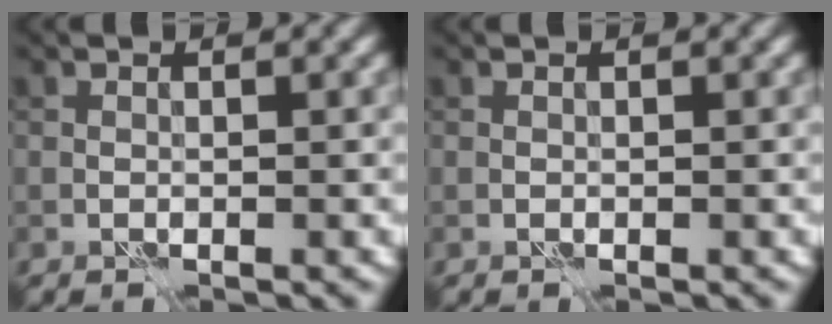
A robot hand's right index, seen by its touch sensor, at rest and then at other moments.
{"total": 0.0}